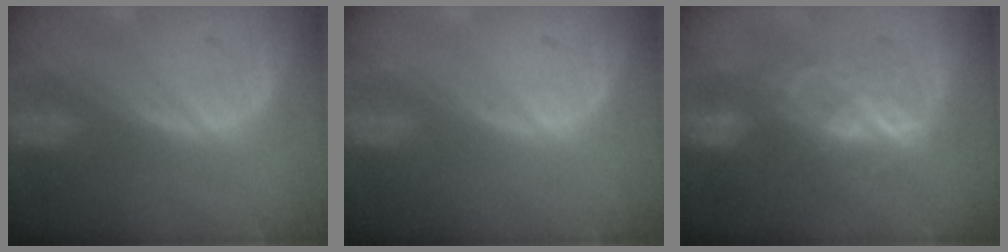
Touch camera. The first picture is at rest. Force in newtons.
{"total": 0.0}
{"total": 6.1, "press": 6.1, "slide": 0.7}